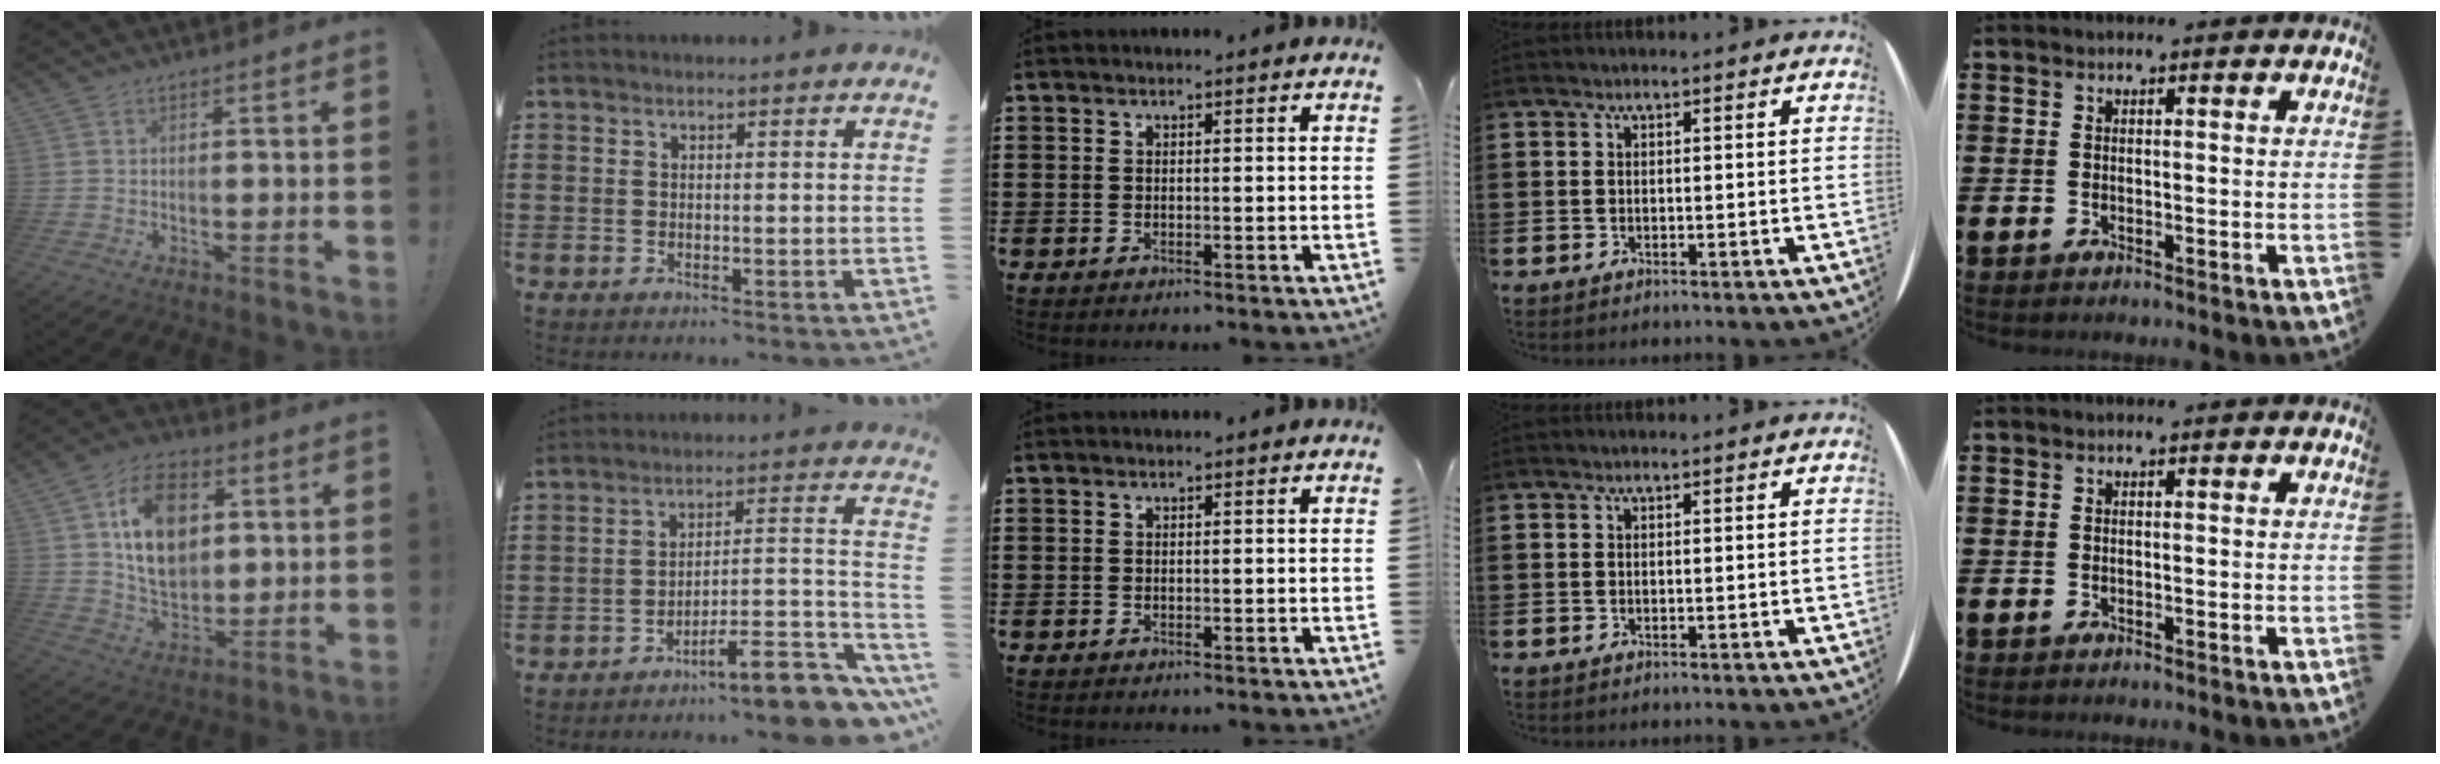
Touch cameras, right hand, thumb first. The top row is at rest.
{"thumb": {"total": 16.8, "force": [4.8, 12.0, 10.8], "torque": [-0.174, -0.005, 0.090]}, "index": {"total": 10.1, "force": [-7.7, 1.8, 6.2], "torque": [-0.083, 0.018, -0.141]}}